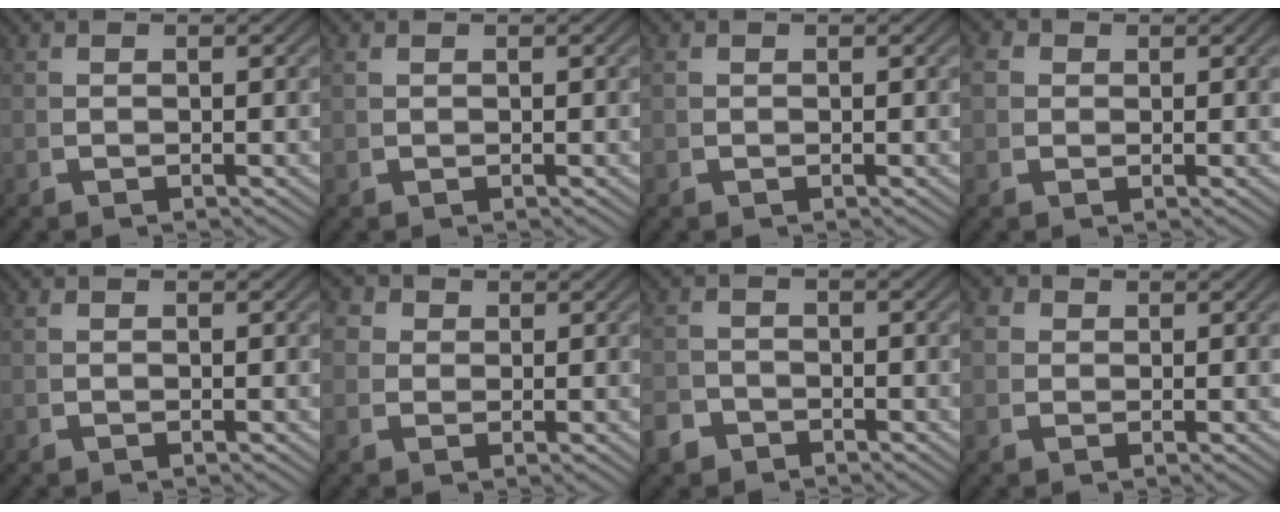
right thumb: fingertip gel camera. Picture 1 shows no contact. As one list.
[{"total": 0.6, "force": [0.6, 0.0, 0.1], "torque": [-0.004, -0.002, 0.016]}, {"total": 0.5, "force": [0.3, 0.4, 0.1], "torque": [-0.006, -0.005, 0.010]}, {"total": 2.7, "force": [0.9, 2.3, 1.0], "torque": [-0.029, -0.007, 0.018]}, {"total": 0.0}, {"total": 4.3, "force": [1.6, 3.6, 1.7], "torque": [-0.043, -0.004, 0.025]}, {"total": 2.3, "force": [-2.0, 1.2, 0.0], "torque": [0.003, -0.011, -0.032]}, {"total": 2.8, "force": [1.1, 2.4, 1.1], "torque": [-0.031, -0.006, 0.021]}]